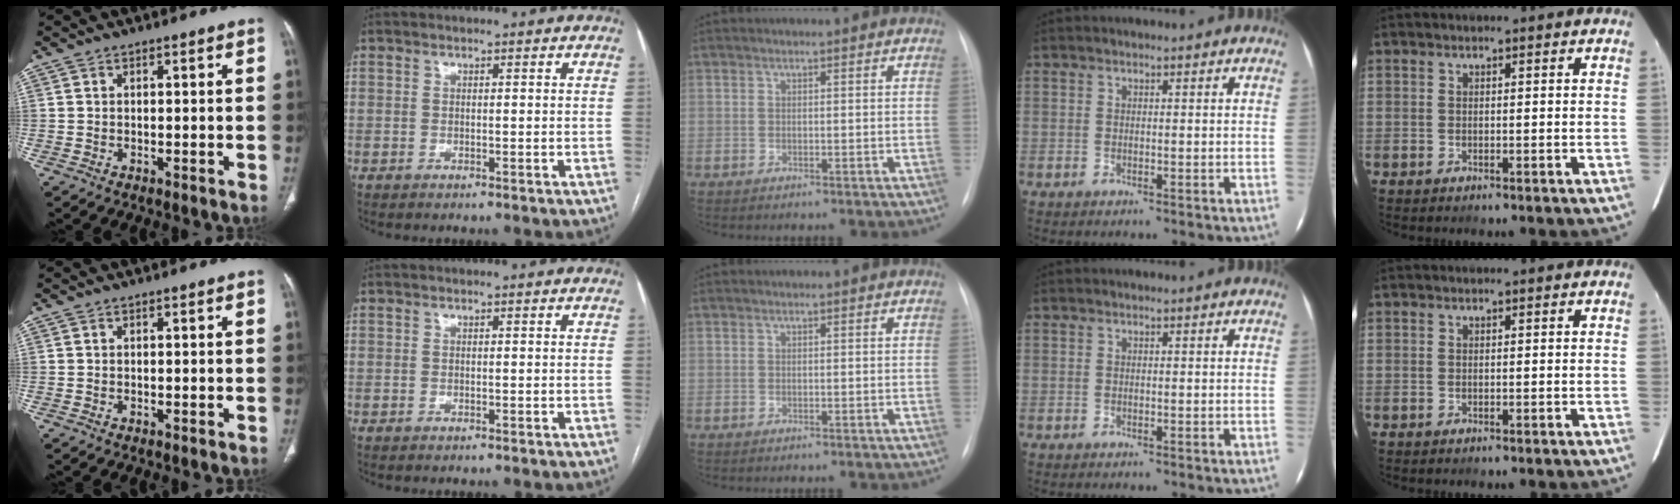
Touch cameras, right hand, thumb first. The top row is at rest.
{}